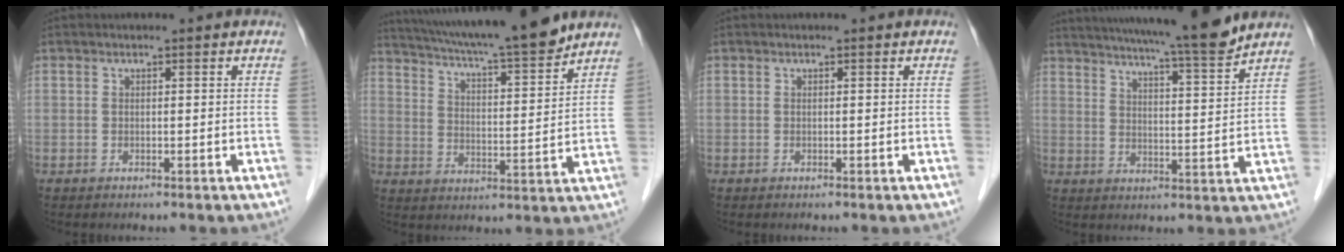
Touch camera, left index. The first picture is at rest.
{"total": 17.8, "force": [15.8, 0.4, 8.3], "torque": [-0.140, 0.002, 0.239]}
{"total": 0.0}
{"total": 15.3, "force": [13.7, -0.9, 6.8], "torque": [-0.114, -0.018, 0.192]}